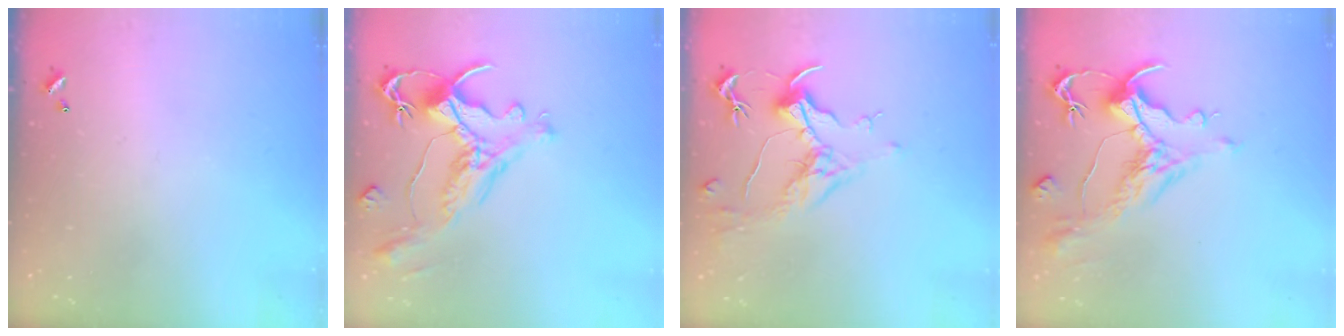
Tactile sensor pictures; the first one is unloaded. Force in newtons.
{"total": 1.5, "press": 0.7, "slide": 1.3}
{"total": 1.6, "press": 1.3, "slide": 0.9}
{"total": 2.0, "press": 1.5, "slide": 1.4}